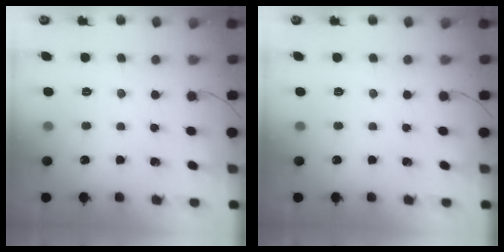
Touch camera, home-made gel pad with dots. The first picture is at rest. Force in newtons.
{"total": 0.0}